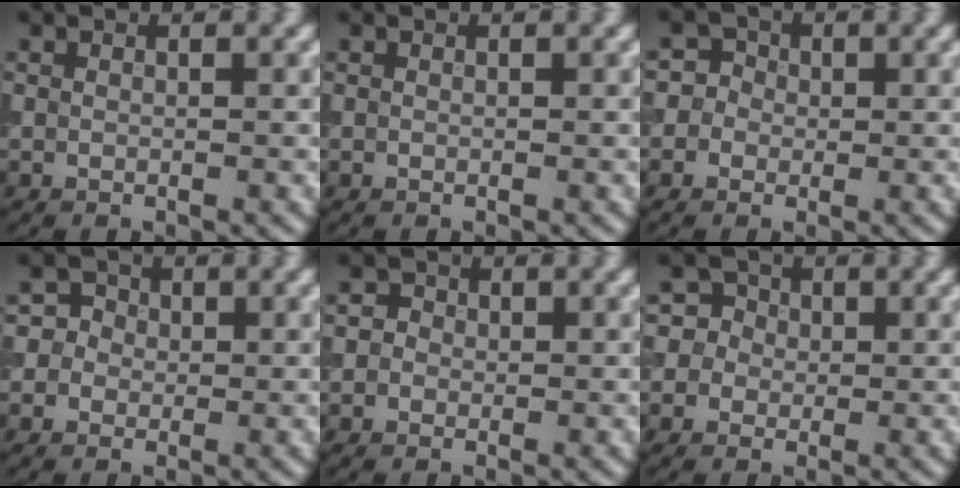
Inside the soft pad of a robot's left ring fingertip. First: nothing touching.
{"total": 0.0}
{"total": 2.8, "force": [-0.2, 2.7, 0.7], "torque": [0.021, 0.014, -0.024]}
{"total": 3.0, "force": [0.1, 2.9, 0.8], "torque": [0.014, 0.016, -0.013]}
{"total": 1.7, "force": [0.0, 1.5, 0.7], "torque": [0.007, 0.009, -0.016]}
{"total": 4.3, "force": [0.6, 4.2, 1.1], "torque": [-0.001, 0.032, -0.011]}